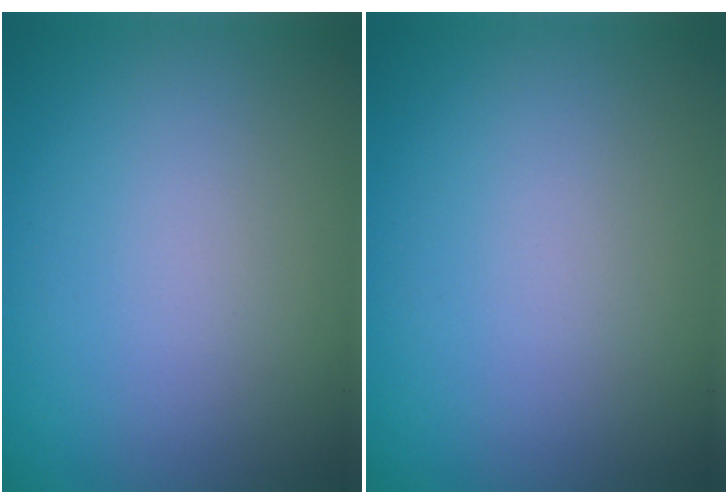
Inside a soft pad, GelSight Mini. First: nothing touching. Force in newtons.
{"total": 0.0}